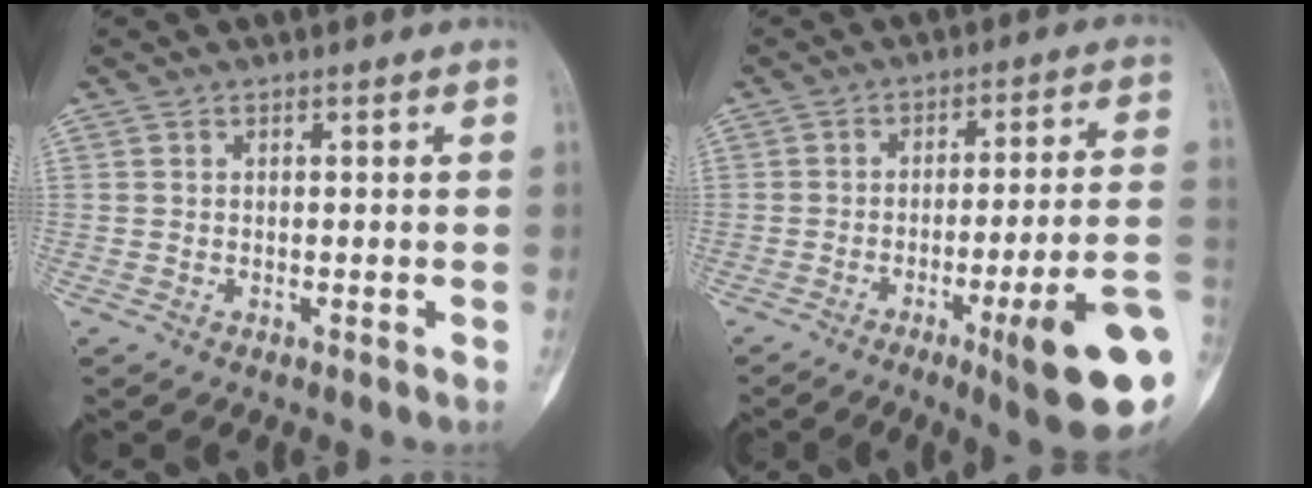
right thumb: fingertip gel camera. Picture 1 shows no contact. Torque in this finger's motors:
{"motor_torque": [2.21, 1.60, 1.43, -0.74, 0.30]}